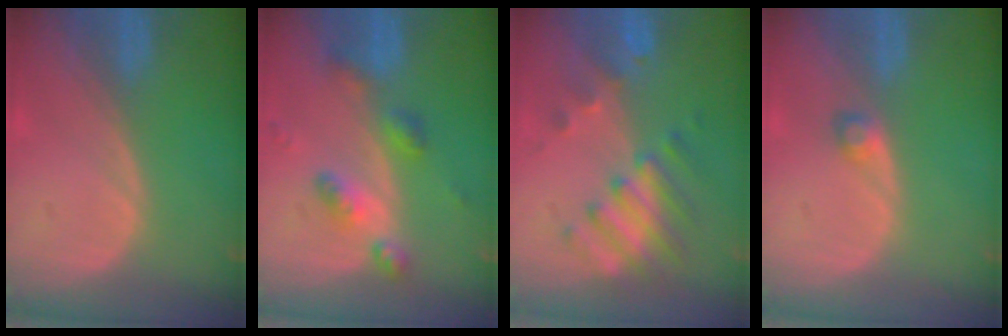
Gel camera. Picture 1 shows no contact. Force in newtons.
{"total": 6.2, "press": 5.5, "slide": 3.0}
{"total": 8.1, "press": 7.2, "slide": 3.8}
{"total": 1.6, "press": 1.6, "slide": 0.3}